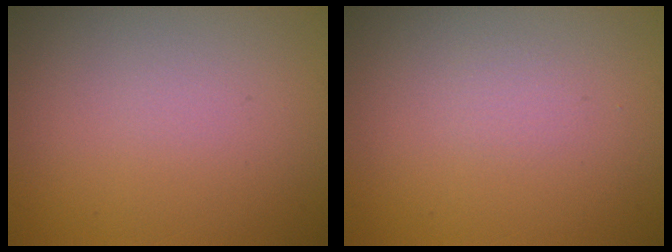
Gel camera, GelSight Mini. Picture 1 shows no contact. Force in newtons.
{"total": 0.5, "press": 0.5, "slide": 0.0}